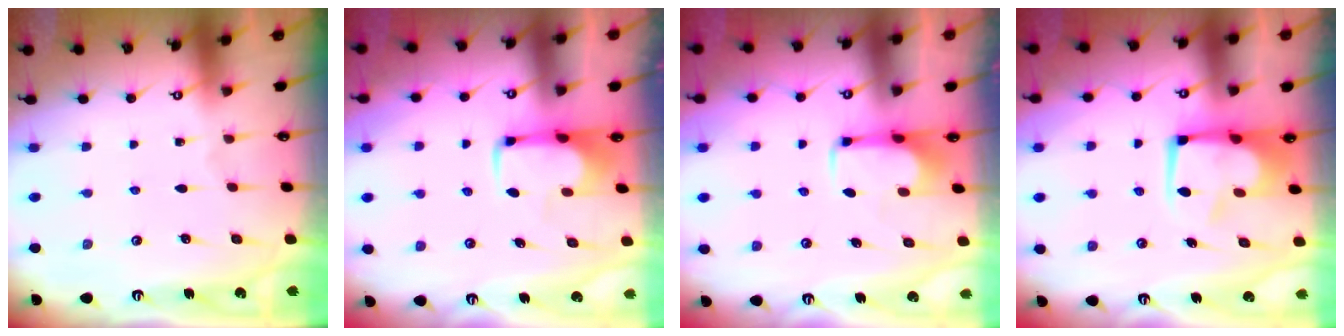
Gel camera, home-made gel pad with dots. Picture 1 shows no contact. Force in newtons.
{"total": 2.0, "press": 1.9, "slide": 0.4}
{"total": 1.9, "press": 1.8, "slide": 0.4}
{"total": 3.3, "press": 3.2, "slide": 0.8}